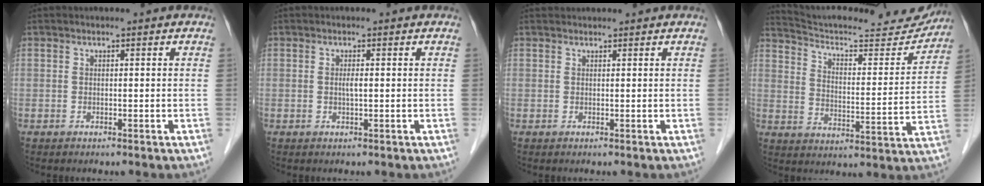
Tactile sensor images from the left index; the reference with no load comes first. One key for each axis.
{"total": 1.0, "fx": 0.1, "fy": 0.1, "fz": 1.0, "tx": -0.022, "ty": -0.001, "tz": 0.001}
{"total": 2.3, "fx": 2.2, "fy": 0.3, "fz": 0.3, "tx": -0.007, "ty": 0.029, "tz": 0.036}
{"total": 20.6, "fx": 19.9, "fy": 2.1, "fz": 5.1, "tx": -0.082, "ty": -0.041, "tz": 0.276}